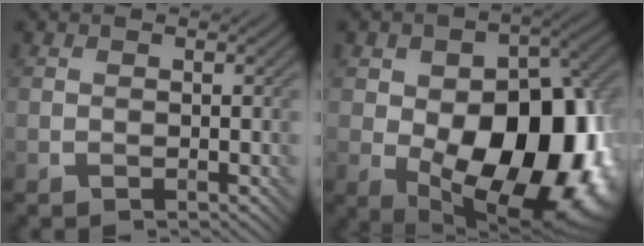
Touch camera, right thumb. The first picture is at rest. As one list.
[{"total": 18.3, "force": [-3.0, 11.4, 14.0], "torque": [-0.180, -0.016, -0.040]}]